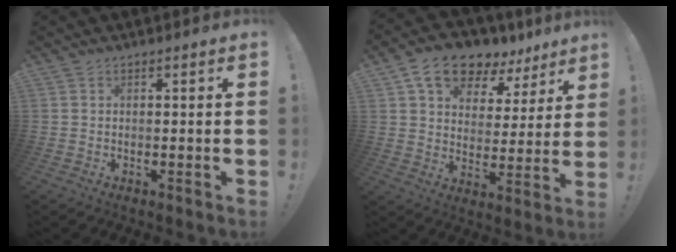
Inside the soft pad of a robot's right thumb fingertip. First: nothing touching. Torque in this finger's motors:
{"motor_torque": [0.70, 2.86, 0.59, 0.26, 0.04]}